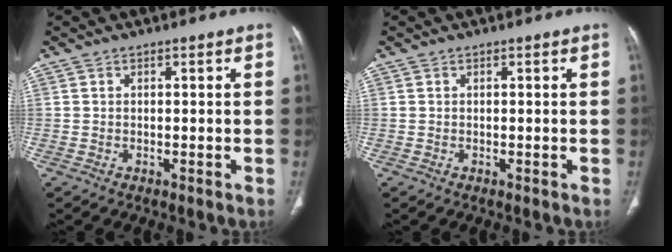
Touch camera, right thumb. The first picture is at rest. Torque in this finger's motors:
{"motor_torque": [0.00, 0.00, -0.01, 0.00, 0.00]}